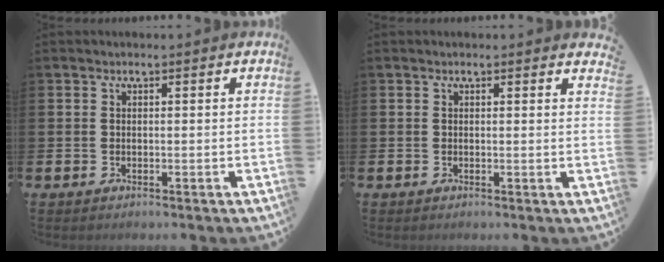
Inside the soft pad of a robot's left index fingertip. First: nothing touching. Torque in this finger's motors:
{"motor_torque": [0.25, -0.15, 0.05, 0.00]}